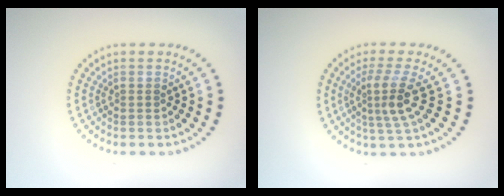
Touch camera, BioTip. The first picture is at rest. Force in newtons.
{"total": 3.2, "press": 2.3, "slide": 2.3}